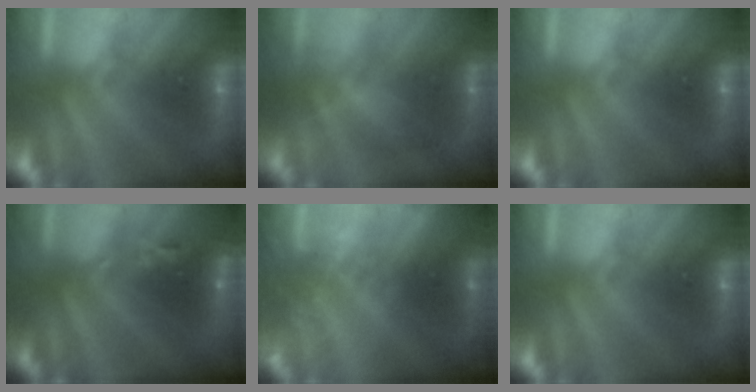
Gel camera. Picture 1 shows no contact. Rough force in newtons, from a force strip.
{"total": 2.8}
{"total": 0.0}
{"total": 2.5}
{"total": 2.4}
{"total": 0.0}